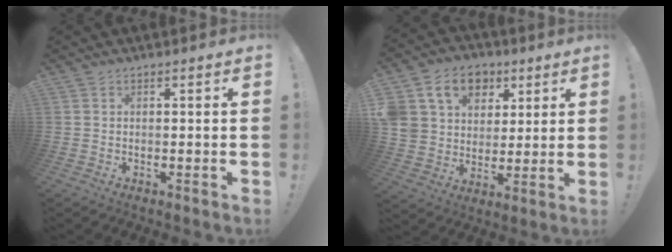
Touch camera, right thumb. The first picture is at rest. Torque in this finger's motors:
{"motor_torque": [1.57, 2.29, 0.49, -0.01, 0.07]}